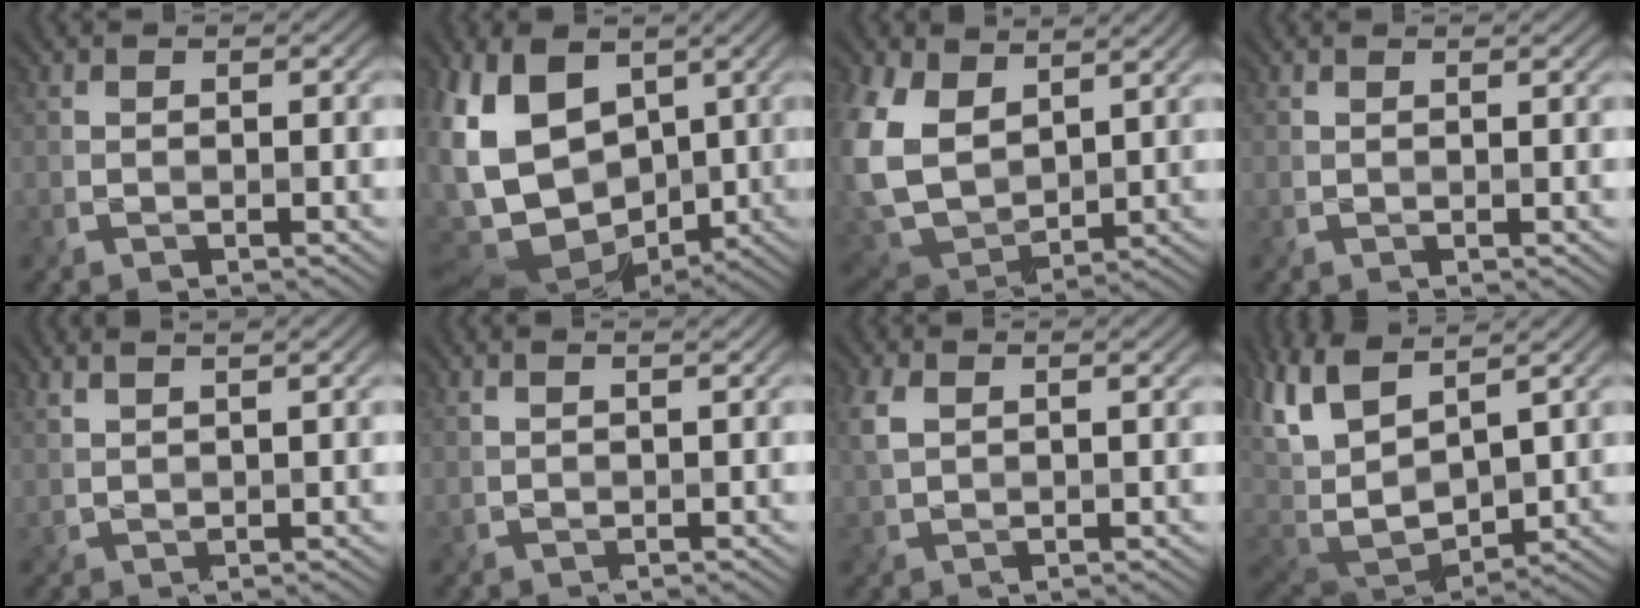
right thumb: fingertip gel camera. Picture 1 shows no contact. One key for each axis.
{"total": 15.9, "fx": 0.3, "fy": 10.9, "fz": 11.7, "tx": -0.273, "ty": -0.025, "tz": 0.031}
{"total": 13.1, "fx": 5.3, "fy": 8.1, "fz": 8.8, "tx": -0.245, "ty": 0.002, "tz": 0.103}
{"total": 0.7, "fx": 0.6, "fy": -0.1, "fz": 0.4, "tx": -0.007, "ty": -0.004, "tz": 0.010}
{"total": 3.4, "fx": 2.9, "fy": 0.5, "fz": 1.7, "tx": -0.020, "ty": 0.008, "tz": 0.041}
{"total": 2.3, "fx": 2.0, "fy": 0.3, "fz": 1.0, "tx": -0.015, "ty": 0.002, "tz": 0.027}
{"total": 4.4, "fx": 2.4, "fy": 1.9, "fz": 3.1, "tx": -0.083, "ty": 0.005, "tz": 0.047}
{"total": 13.1, "fx": 3.9, "fy": 6.5, "fz": 10.7, "tx": -0.272, "ty": 0.000, "tz": 0.079}